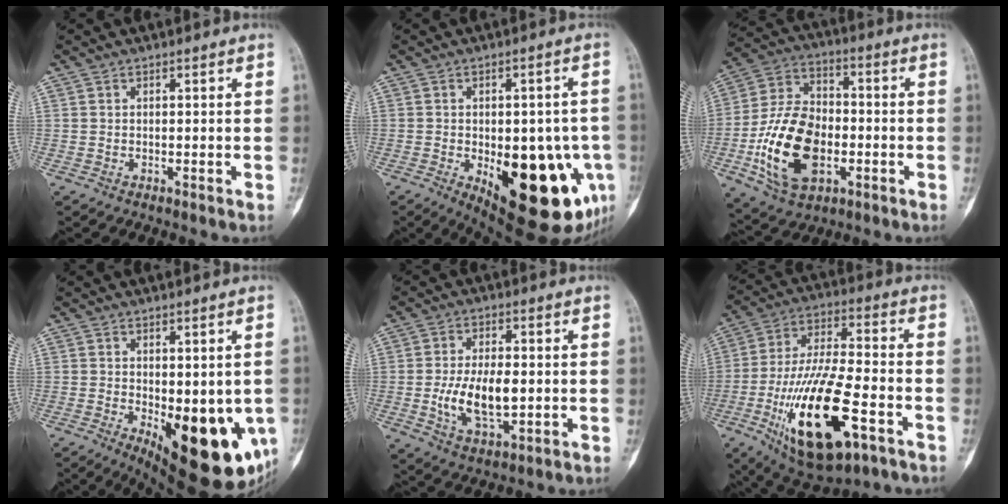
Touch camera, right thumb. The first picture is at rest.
{"total": 22.8, "force": [-7.0, 9.9, 19.4], "torque": [-0.194, -0.003, -0.069]}
{"total": 19.0, "force": [-4.6, 11.8, 14.1], "torque": [-0.242, 0.019, -0.079]}
{"total": 18.4, "force": [-5.2, 7.7, 15.9], "torque": [-0.154, -0.019, -0.047]}
{"total": 10.7, "force": [-1.1, 5.4, 9.1], "torque": [-0.160, -0.003, -0.014]}
{"total": 23.2, "force": [-8.7, 8.8, 19.7], "torque": [-0.375, 0.022, -0.140]}